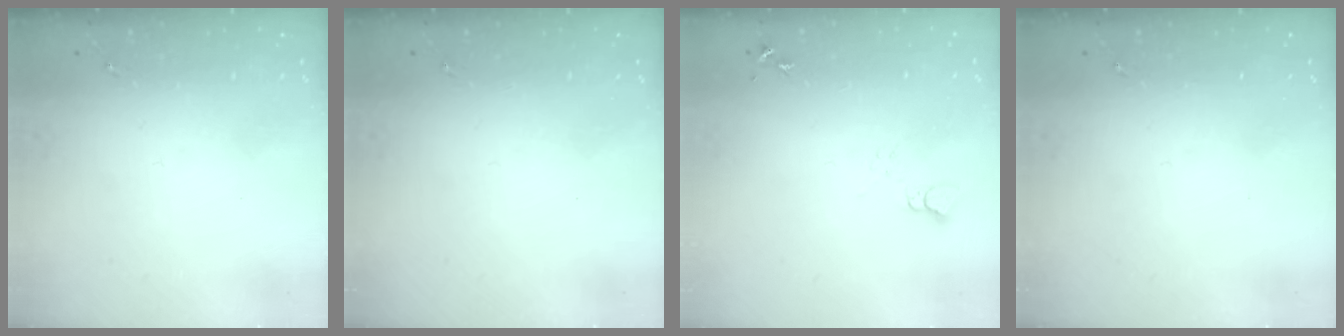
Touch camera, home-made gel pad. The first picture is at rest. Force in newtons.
{"total": 0.0}
{"total": 3.7, "press": 3.7, "slide": 0.4}
{"total": 0.0}